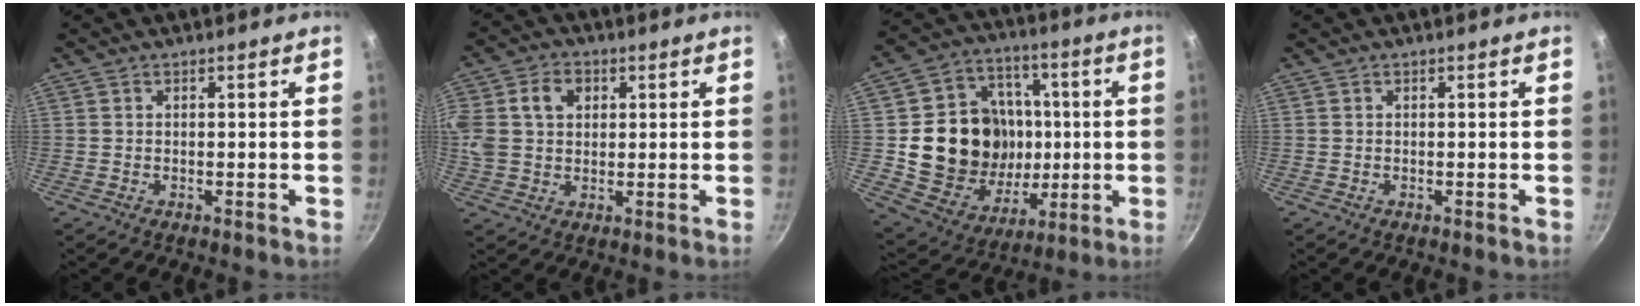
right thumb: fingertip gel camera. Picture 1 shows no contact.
{"total": 12.0, "force": [3.0, 9.4, 6.9], "torque": [-0.146, 0.018, 0.049]}
{"total": 21.7, "force": [0.5, 18.2, 11.7], "torque": [-0.174, 0.019, 0.020]}
{"total": 0.0}